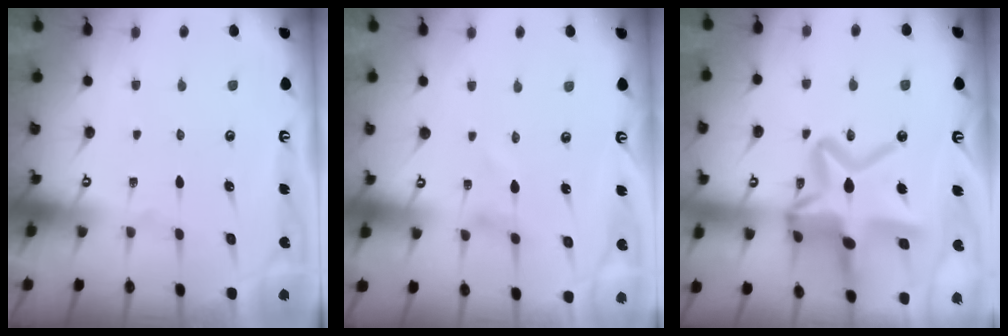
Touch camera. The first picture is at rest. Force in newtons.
{"total": 0.8, "press": 0.8, "slide": 0.1}
{"total": 21.8, "press": 21.7, "slide": 2.0}